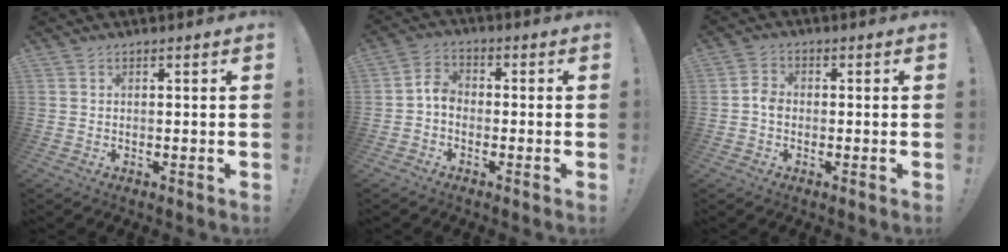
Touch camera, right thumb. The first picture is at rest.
{"total": 5.5, "force": [-1.7, 3.9, 3.6], "torque": [-0.071, 0.019, -0.028]}
{"total": 3.7, "force": [-1.3, 2.7, 2.2], "torque": [-0.030, 0.013, -0.023]}